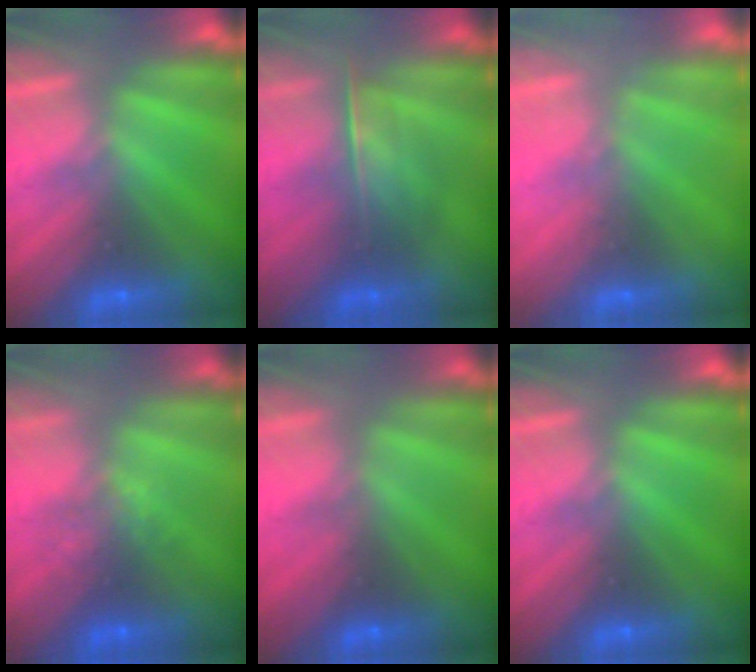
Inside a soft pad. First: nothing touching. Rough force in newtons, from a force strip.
{"total": 2.1}
{"total": 1.4}
{"total": 3.8}
{"total": 4.7}
{"total": 0.0}